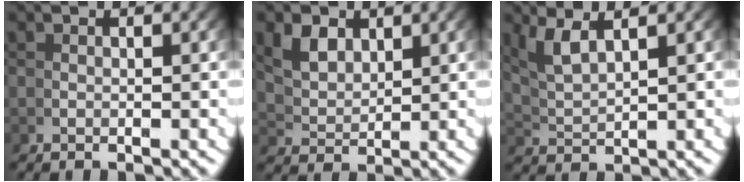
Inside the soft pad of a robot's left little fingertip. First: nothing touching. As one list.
[{"total": 3.1, "force": [1.9, 1.6, 1.7], "torque": [-0.045, -0.009, 0.049]}, {"total": 3.2, "force": [2.2, 0.7, 2.1], "torque": [-0.051, 0.001, 0.050]}]